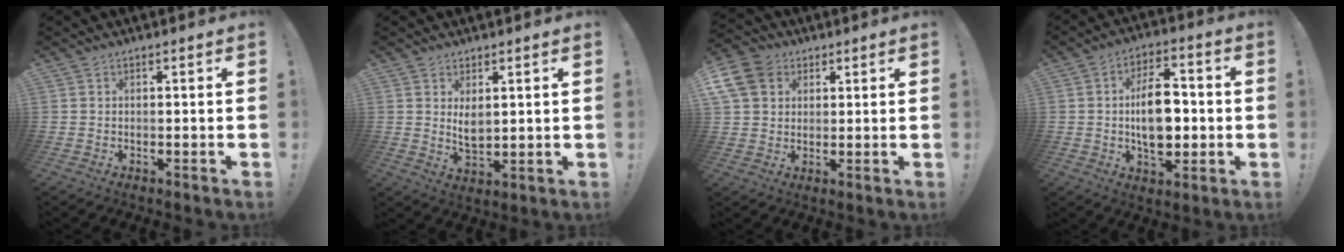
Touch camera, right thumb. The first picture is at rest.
{"total": 4.7, "force": [2.2, 2.3, 3.4], "torque": [-0.041, -0.021, 0.038]}
{"total": 10.2, "force": [4.0, 8.2, 4.5], "torque": [-0.091, -0.016, 0.082]}
{"total": 14.5, "force": [-0.5, 8.8, 11.5], "torque": [-0.193, 0.003, -0.011]}